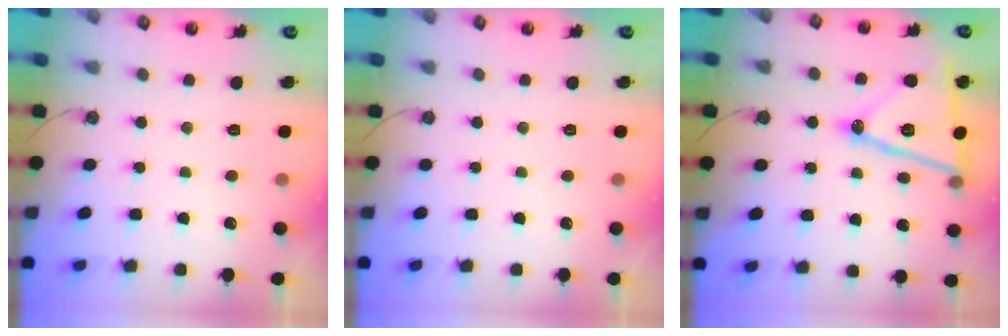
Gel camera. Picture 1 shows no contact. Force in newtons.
{"total": 0.0}
{"total": 17.3, "press": 16.9, "slide": 3.6}